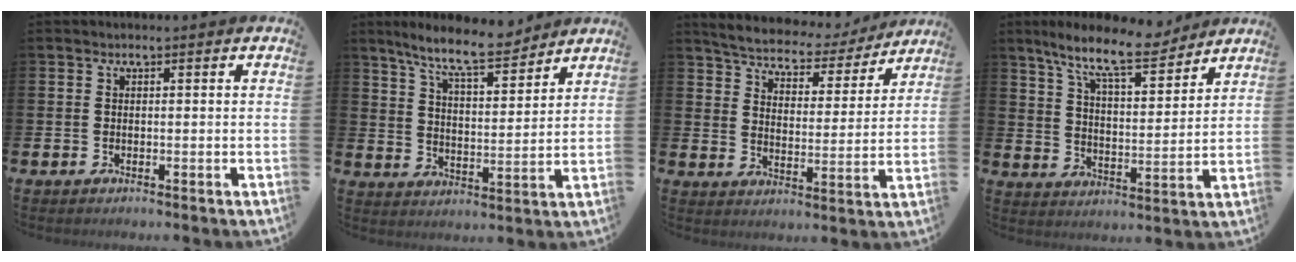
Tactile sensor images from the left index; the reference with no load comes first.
{"total": 9.0, "force": [8.1, 1.5, 3.8], "torque": [-0.094, -0.036, 0.145]}
{"total": 5.9, "force": [5.7, 1.4, 0.7], "torque": [-0.039, -0.046, 0.094]}
{"total": 10.7, "force": [9.1, 2.3, 5.1], "torque": [-0.117, -0.046, 0.159]}